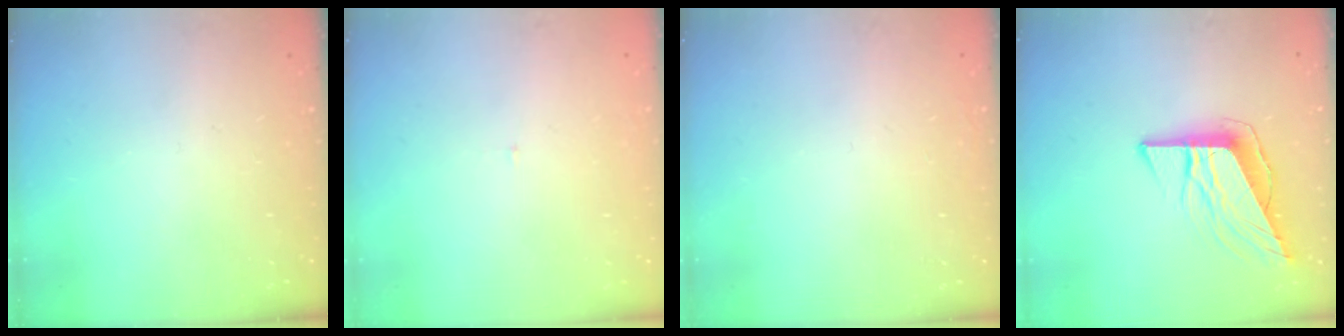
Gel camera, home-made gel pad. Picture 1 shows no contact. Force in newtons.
{"total": 3.0, "press": 3.0, "slide": 0.2}
{"total": 1.5, "press": 1.5, "slide": 0.1}
{"total": 11.2, "press": 10.6, "slide": 3.7}